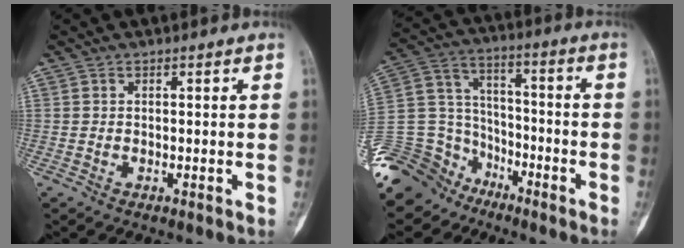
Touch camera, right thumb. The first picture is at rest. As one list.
[{"total": 18.0, "force": [-13.4, 11.5, 3.4], "torque": [-0.063, 0.094, -0.244]}]